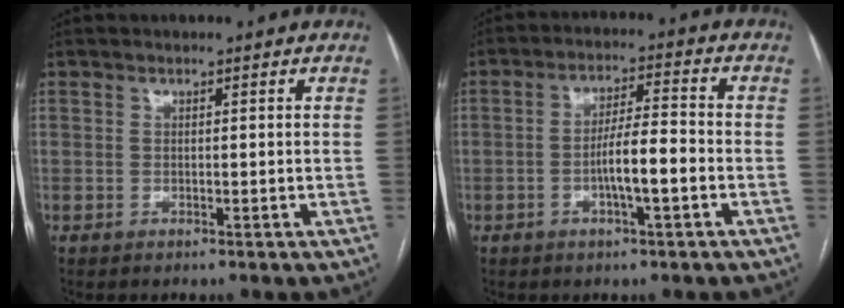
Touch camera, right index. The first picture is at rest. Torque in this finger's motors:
{"motor_torque": [1.31, -0.39, 0.57, 0.14]}